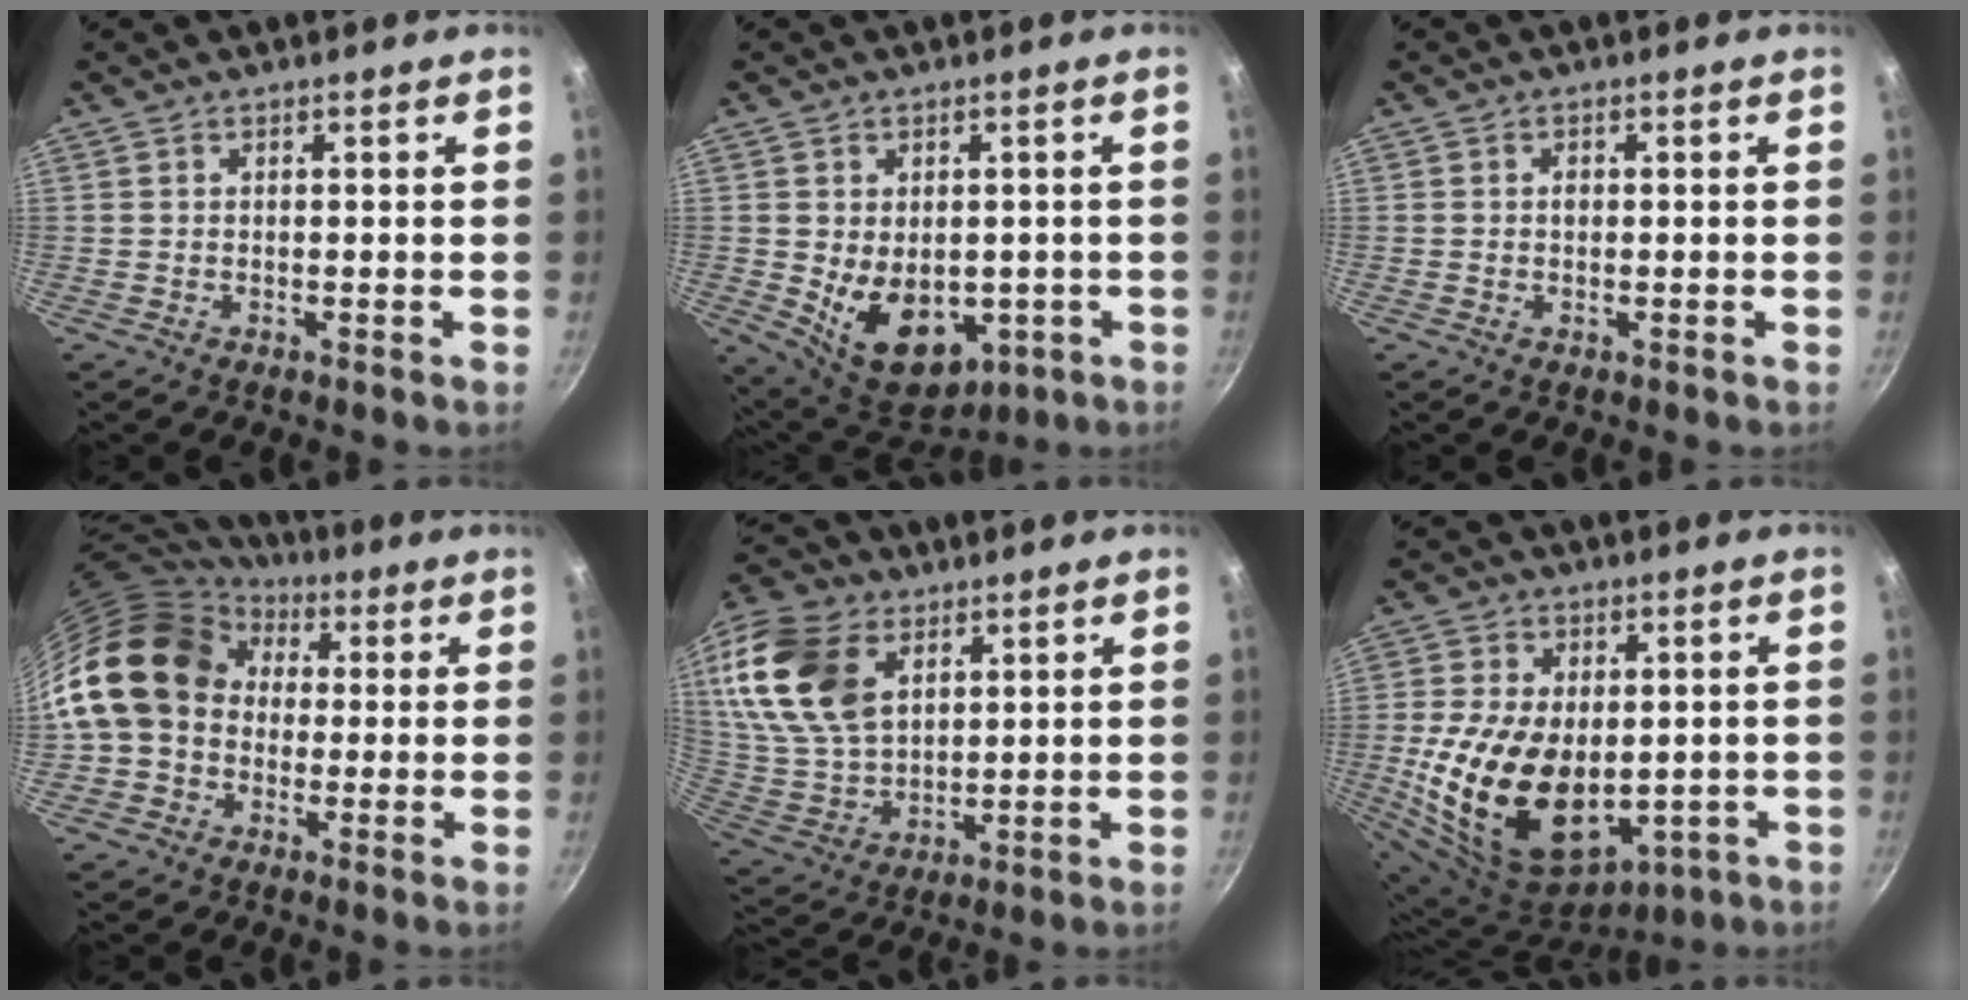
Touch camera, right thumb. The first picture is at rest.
{"total": 13.3, "force": [-2.3, 9.2, 9.4], "torque": [-0.111, -0.015, -0.005]}
{"total": 1.3, "force": [0.0, 1.0, 0.9], "torque": [-0.012, 0.000, -0.001]}
{"total": 16.3, "force": [2.3, 13.3, 9.2], "torque": [-0.149, 0.035, 0.027]}
{"total": 20.5, "force": [7.9, 13.4, 13.4], "torque": [-0.257, -0.020, 0.159]}
{"total": 21.0, "force": [-2.0, 13.7, 15.9], "torque": [-0.285, -0.010, -0.012]}